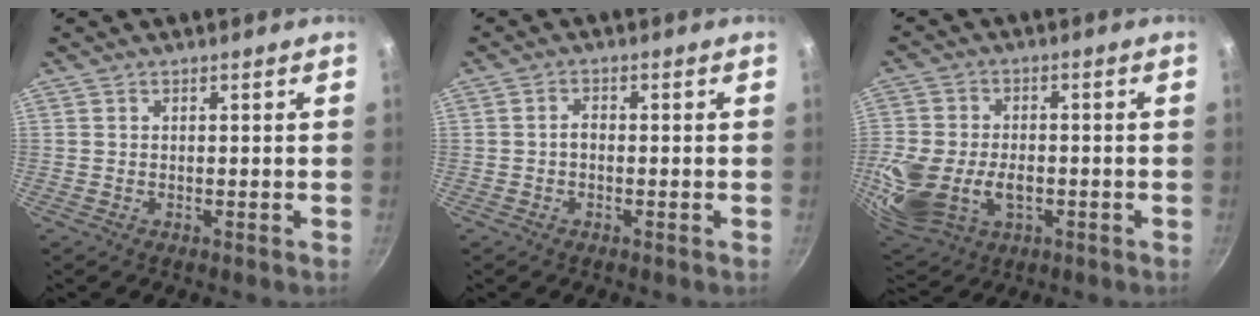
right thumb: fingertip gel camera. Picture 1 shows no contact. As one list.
[{"total": 1.6, "force": [-0.4, 1.0, 1.2], "torque": [-0.015, 0.012, -0.009]}, {"total": 16.7, "force": [-3.1, 11.6, 11.6], "torque": [-0.247, 0.005, -0.043]}]